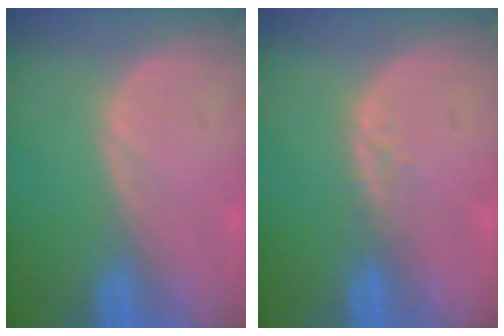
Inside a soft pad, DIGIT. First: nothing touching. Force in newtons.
{"total": 1.3, "press": 1.3, "slide": 0.2}